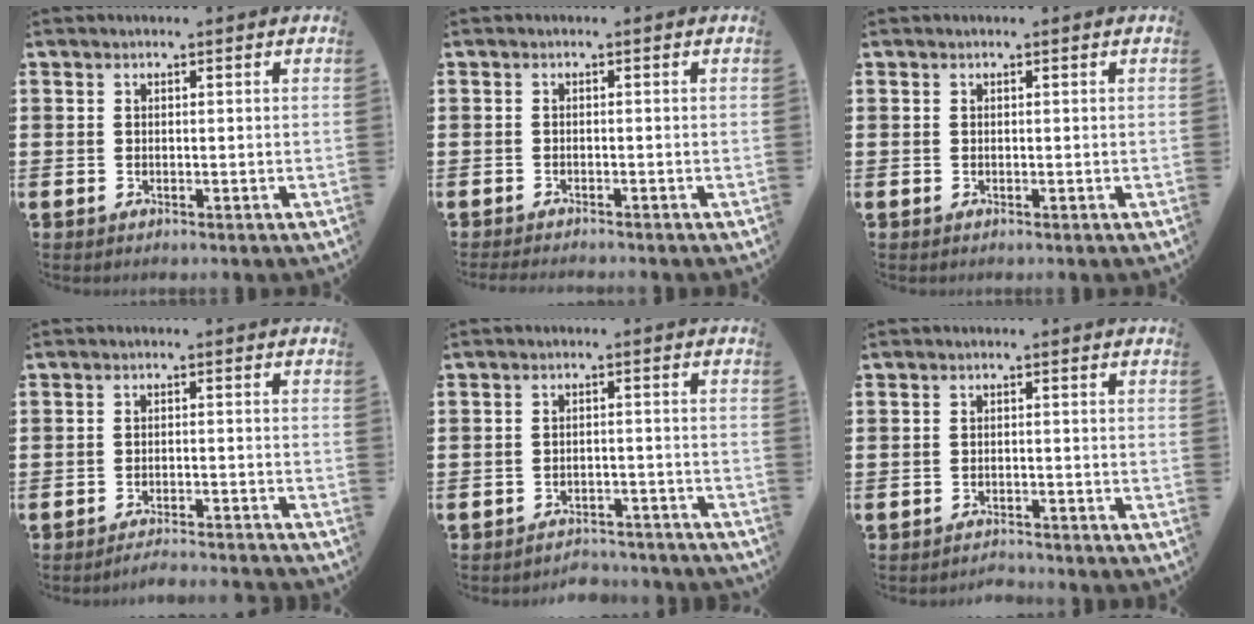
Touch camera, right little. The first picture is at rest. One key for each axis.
{"total": 0.9, "fx": -0.8, "fy": -0.1, "fz": 0.1, "tx": -0.003, "ty": -0.002, "tz": -0.017}
{"total": 0.0}
{"total": 2.1, "fx": -2.0, "fy": -0.2, "fz": 0.3, "tx": -0.006, "ty": 0.004, "tz": -0.041}
{"total": 2.8, "fx": -2.8, "fy": 0.2, "fz": -0.1, "tx": -0.005, "ty": 0.004, "tz": -0.061}
{"total": 1.5, "fx": -1.5, "fy": 0.0, "fz": -0.1, "tx": -0.002, "ty": 0.004, "tz": -0.033}